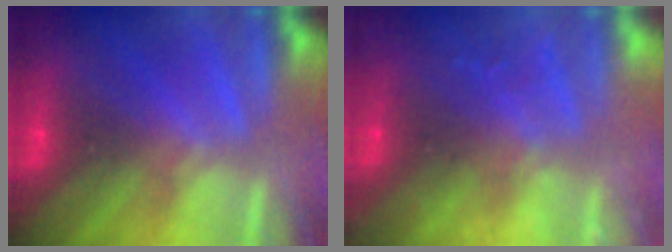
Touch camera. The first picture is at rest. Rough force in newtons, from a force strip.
{"total": 7.1}